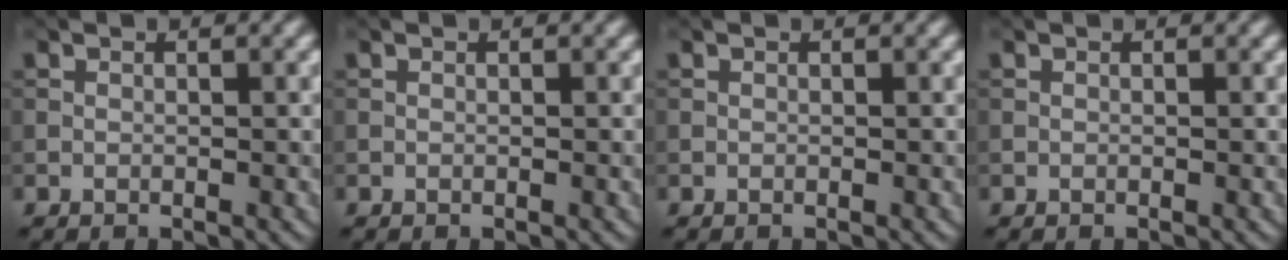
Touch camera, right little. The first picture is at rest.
{"total": 0.0}
{"total": 0.0}
{"total": 0.0}